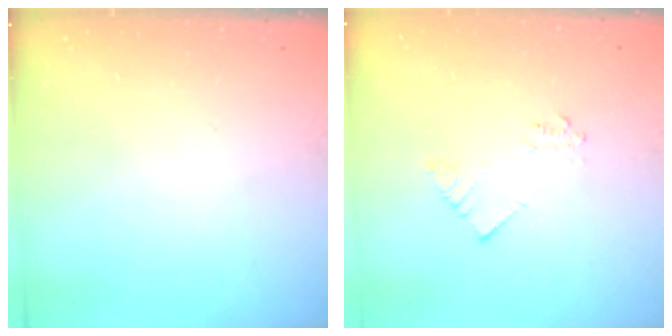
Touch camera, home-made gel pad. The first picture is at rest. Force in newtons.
{"total": 2.5, "press": 2.5, "slide": 0.2}